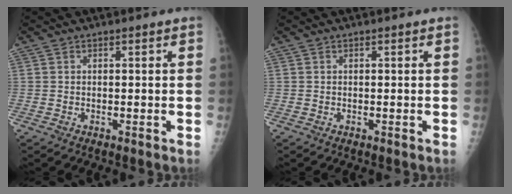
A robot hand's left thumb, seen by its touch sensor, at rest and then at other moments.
{"total": 0.0}